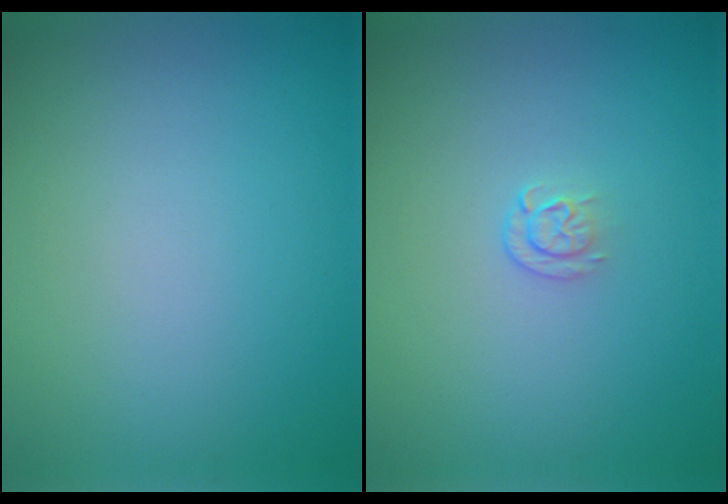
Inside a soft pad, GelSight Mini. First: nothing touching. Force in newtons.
{"total": 1.1, "press": 0.6, "slide": 0.9}